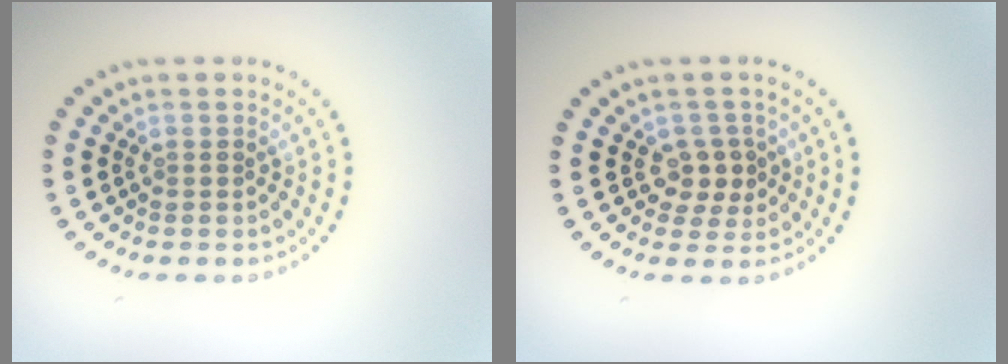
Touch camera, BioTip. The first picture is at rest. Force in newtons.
{"total": 2.2, "press": 2.0, "slide": 1.1}